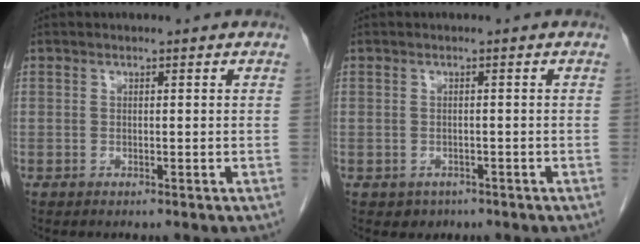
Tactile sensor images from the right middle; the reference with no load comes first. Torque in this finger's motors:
{"motor_torque": [0.23, -0.02, -0.01, -0.01]}